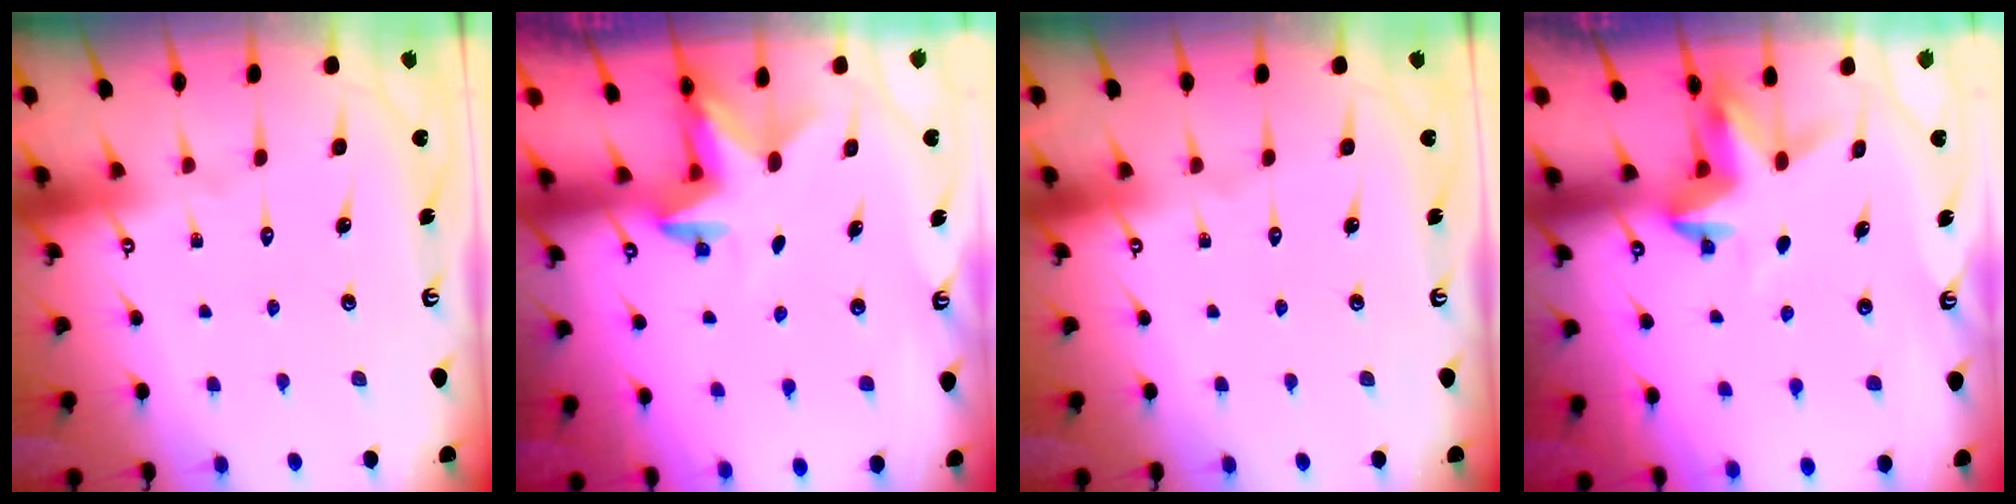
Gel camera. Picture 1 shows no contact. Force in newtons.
{"total": 2.4, "press": 2.4, "slide": 0.4}
{"total": 0.0}
{"total": 3.9, "press": 3.8, "slide": 0.3}